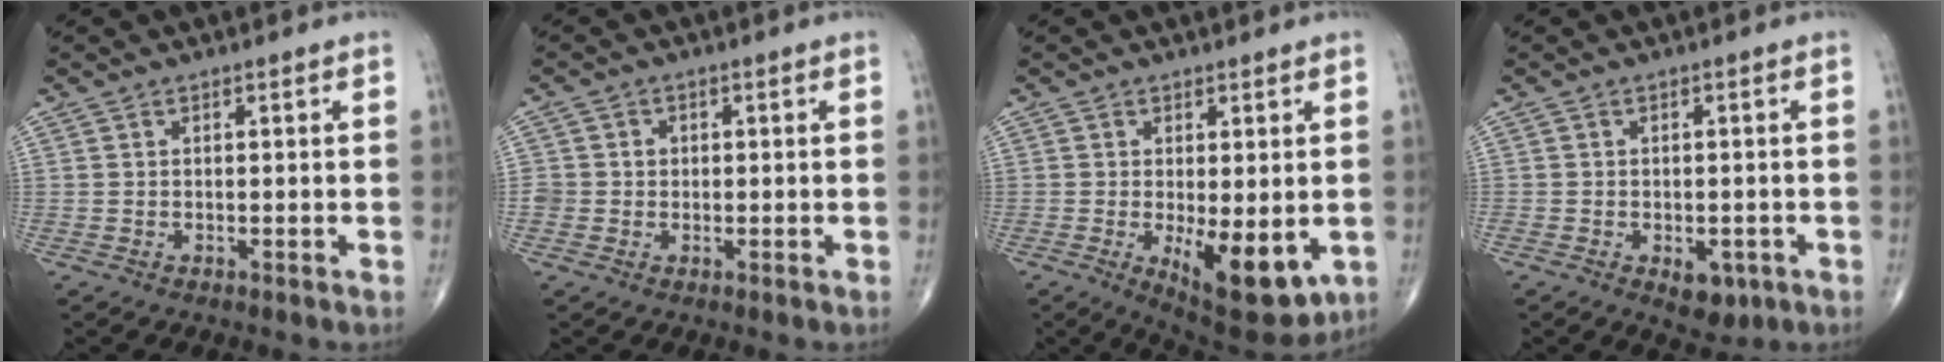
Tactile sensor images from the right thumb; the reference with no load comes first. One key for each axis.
{"total": 2.7, "fx": 0.1, "fy": 2.7, "fz": 0.5, "tx": 0.013, "ty": 0.007, "tz": 0.001}
{"total": 11.6, "fx": -2.6, "fy": 4.7, "fz": 10.3, "tx": -0.137, "ty": -0.025, "tz": -0.023}
{"total": 4.8, "fx": -1.9, "fy": 2.8, "fz": 3.3, "tx": -0.029, "ty": 0.008, "tz": -0.016}